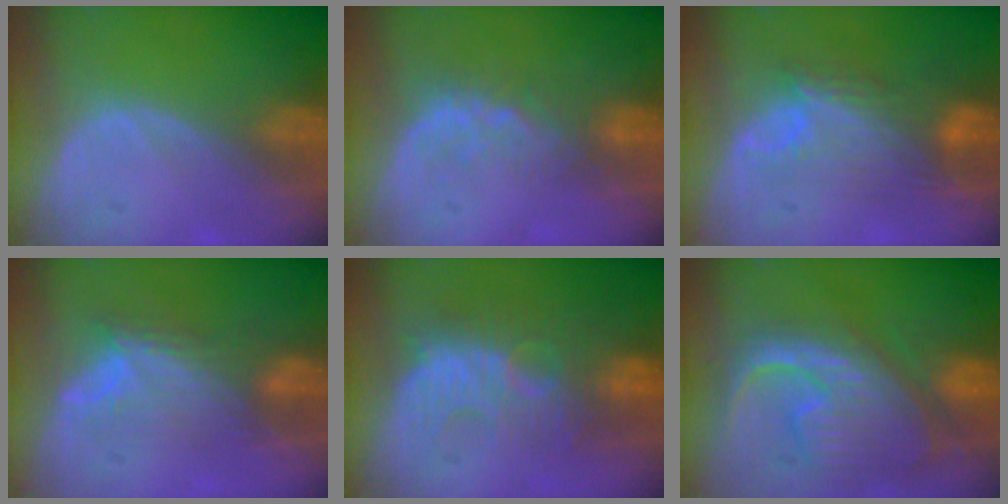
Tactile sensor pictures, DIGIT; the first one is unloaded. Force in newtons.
{"total": 4.4, "press": 4.0, "slide": 1.9}
{"total": 9.1, "press": 8.0, "slide": 4.4}
{"total": 7.0, "press": 6.8, "slide": 1.7}
{"total": 9.1, "press": 8.9, "slide": 1.7}
{"total": 12.5, "press": 10.7, "slide": 6.5}